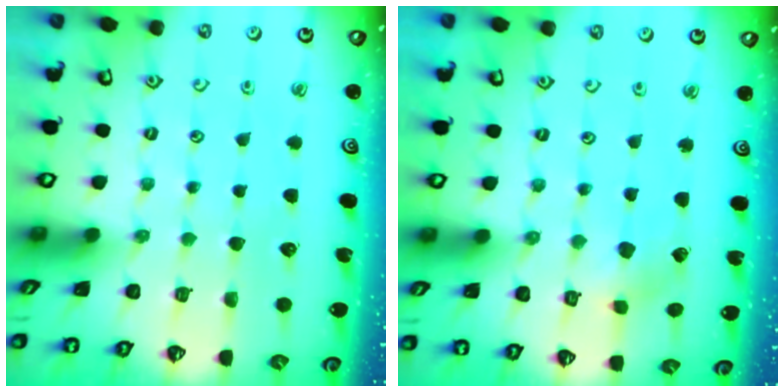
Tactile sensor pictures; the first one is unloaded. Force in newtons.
{"total": 2.9, "press": 2.8, "slide": 0.8}